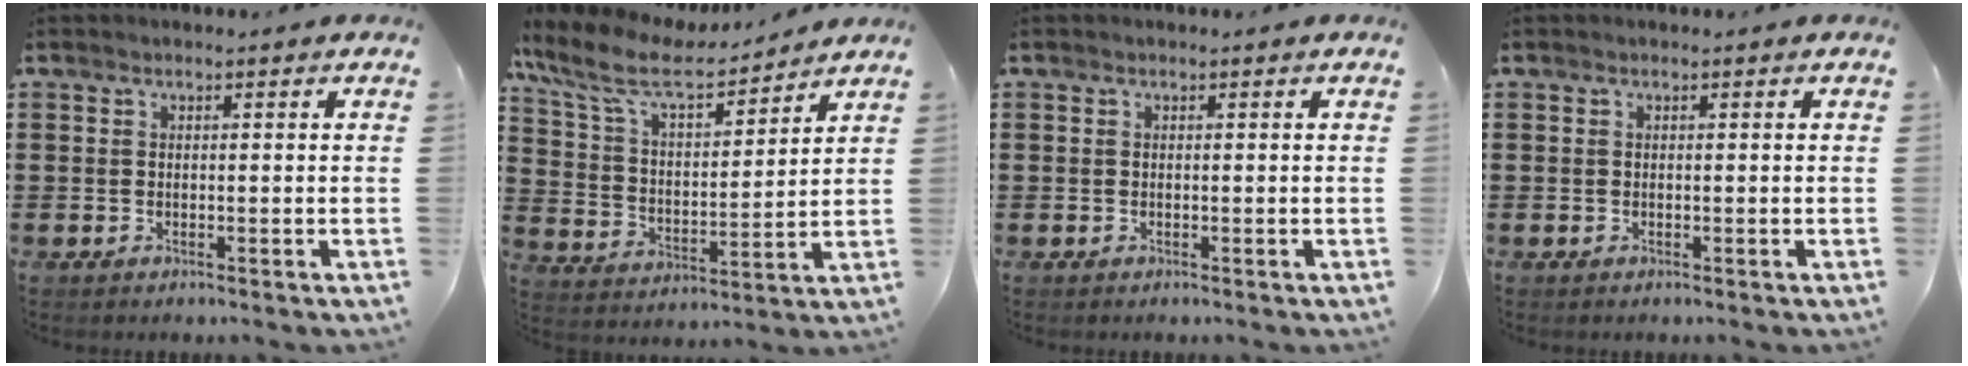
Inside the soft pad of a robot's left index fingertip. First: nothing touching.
{"total": 9.3, "force": [7.8, 2.7, 4.4], "torque": [-0.119, -0.037, 0.134]}
{"total": 0.0}
{"total": 0.0}